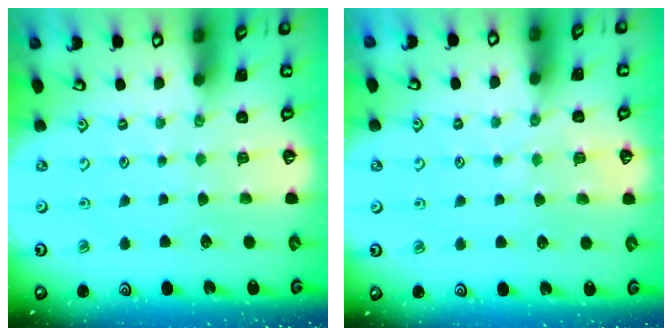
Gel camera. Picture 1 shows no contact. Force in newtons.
{"total": 5.3, "press": 5.3, "slide": 0.7}